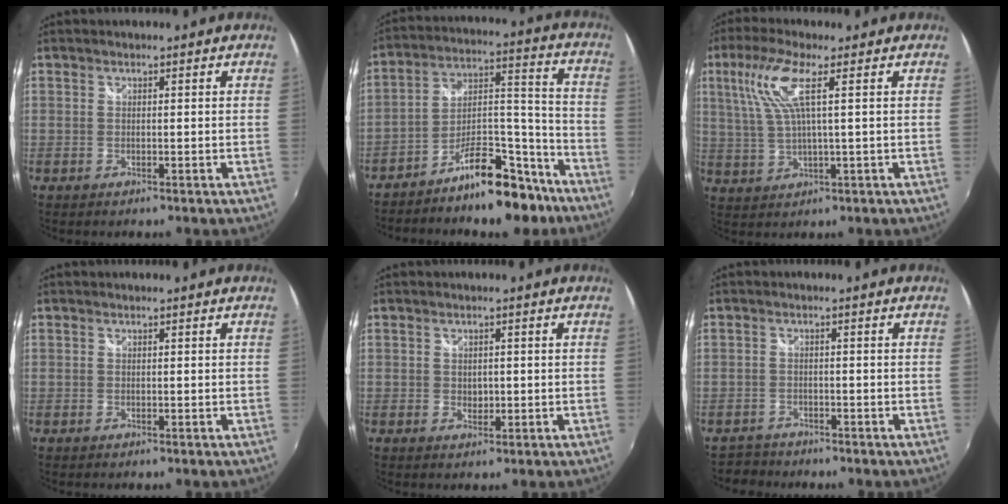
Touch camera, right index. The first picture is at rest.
{"total": 14.3, "force": [-10.6, 5.1, 8.1], "torque": [-0.121, 0.059, -0.159]}
{"total": 8.2, "force": [3.0, 0.9, 7.6], "torque": [-0.156, 0.007, 0.068]}
{"total": 0.0}
{"total": 1.6, "force": [0.1, 1.4, 0.7], "torque": [-0.008, -0.001, 0.002]}
{"total": 2.9, "force": [-2.6, 1.3, -0.5], "torque": [-0.004, 0.003, -0.049]}